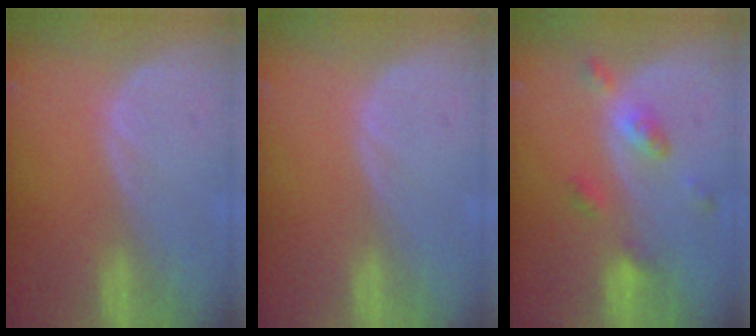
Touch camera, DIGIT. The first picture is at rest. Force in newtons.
{"total": 0.0}
{"total": 5.2, "press": 4.7, "slide": 2.2}